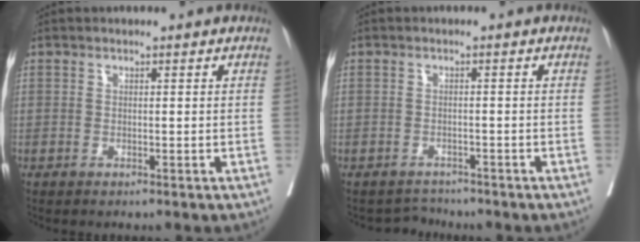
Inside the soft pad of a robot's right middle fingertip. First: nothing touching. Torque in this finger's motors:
{"motor_torque": [-0.60, -0.09, -0.04, -0.03]}